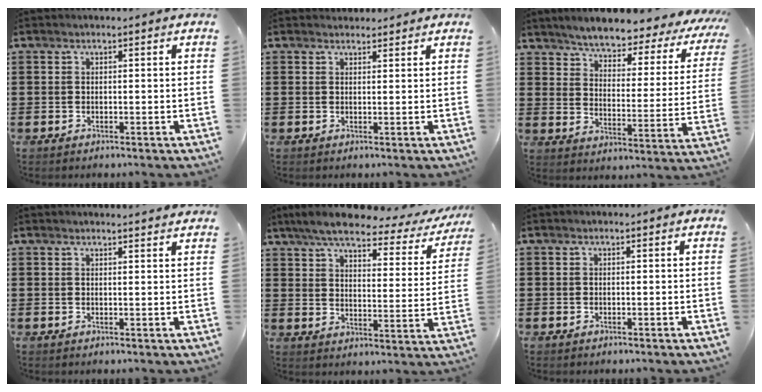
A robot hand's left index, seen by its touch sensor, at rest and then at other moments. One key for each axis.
{"total": 1.5, "fx": 1.5, "fy": 0.5, "fz": 0.1, "tx": -0.004, "ty": 0.003, "tz": 0.029}
{"total": 4.2, "fx": 4.0, "fy": 0.2, "fz": 1.1, "tx": -0.045, "ty": -0.037, "tz": 0.061}
{"total": 1.7, "fx": 1.6, "fy": -0.3, "fz": 0.4, "tx": -0.009, "ty": -0.002, "tz": 0.032}
{"total": 6.3, "fx": 5.2, "fy": 1.2, "fz": 3.3, "tx": -0.082, "ty": -0.028, "tz": 0.085}
{"total": 0.0}